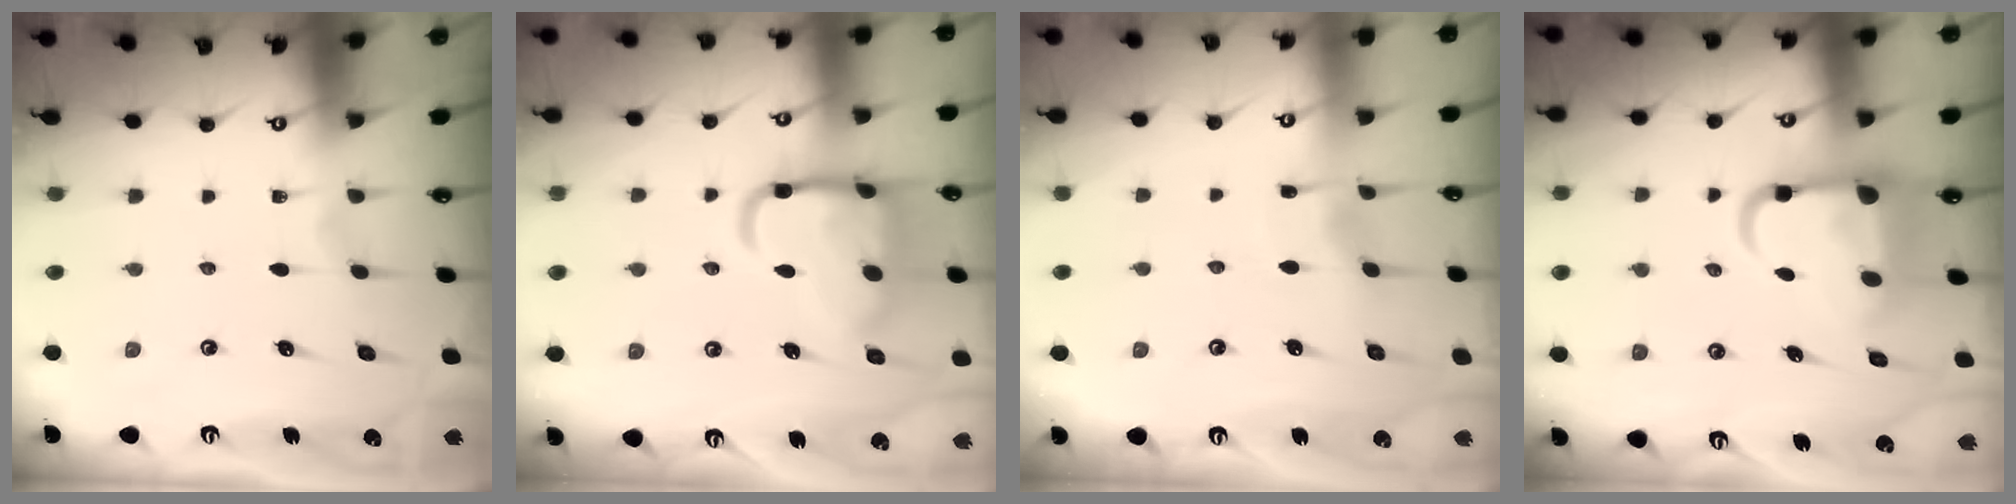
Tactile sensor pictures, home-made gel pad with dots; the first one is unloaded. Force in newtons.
{"total": 17.4, "press": 17.3, "slide": 1.6}
{"total": 2.9, "press": 2.8, "slide": 0.4}
{"total": 9.9, "press": 9.7, "slide": 1.7}